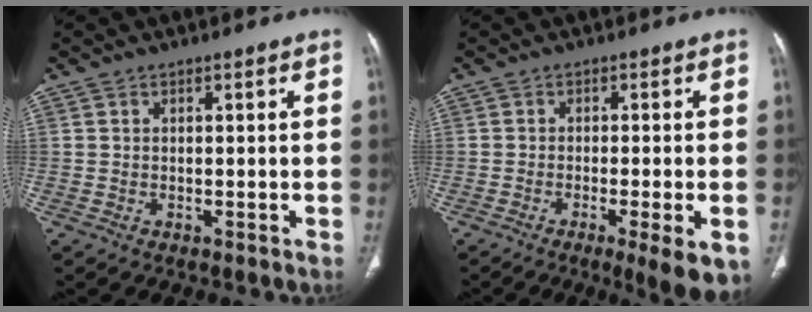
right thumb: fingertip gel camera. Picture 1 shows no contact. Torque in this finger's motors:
{"motor_torque": [0.44, 0.65, -0.14, -0.15, 0.08]}